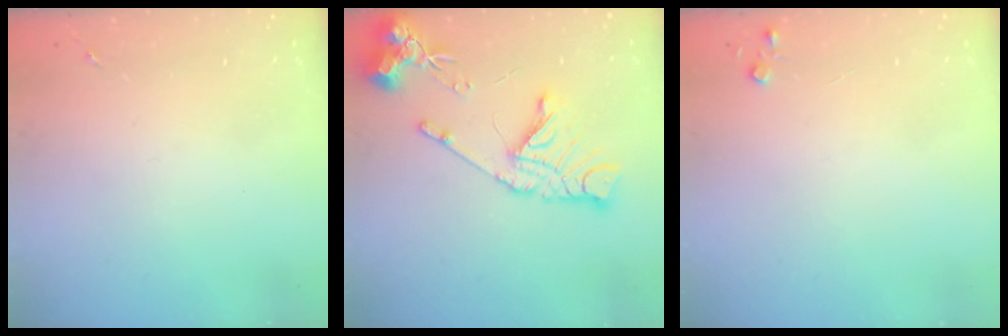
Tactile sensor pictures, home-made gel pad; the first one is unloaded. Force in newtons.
{"total": 16.4, "press": 16.3, "slide": 1.9}
{"total": 3.6, "press": 3.6, "slide": 0.4}